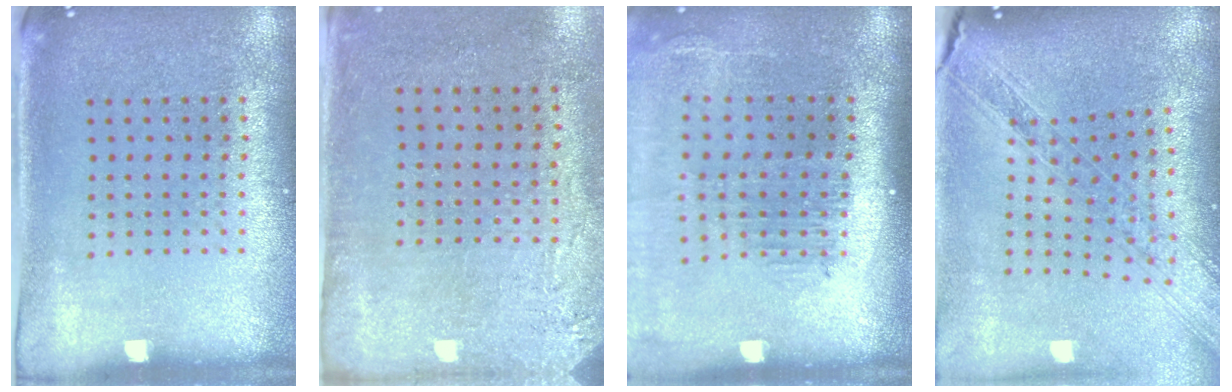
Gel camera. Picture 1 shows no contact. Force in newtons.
{"total": 2.8, "press": 2.4, "slide": 1.6}
{"total": 2.1, "press": 1.7, "slide": 1.2}
{"total": 1.9, "press": 1.7, "slide": 0.9}